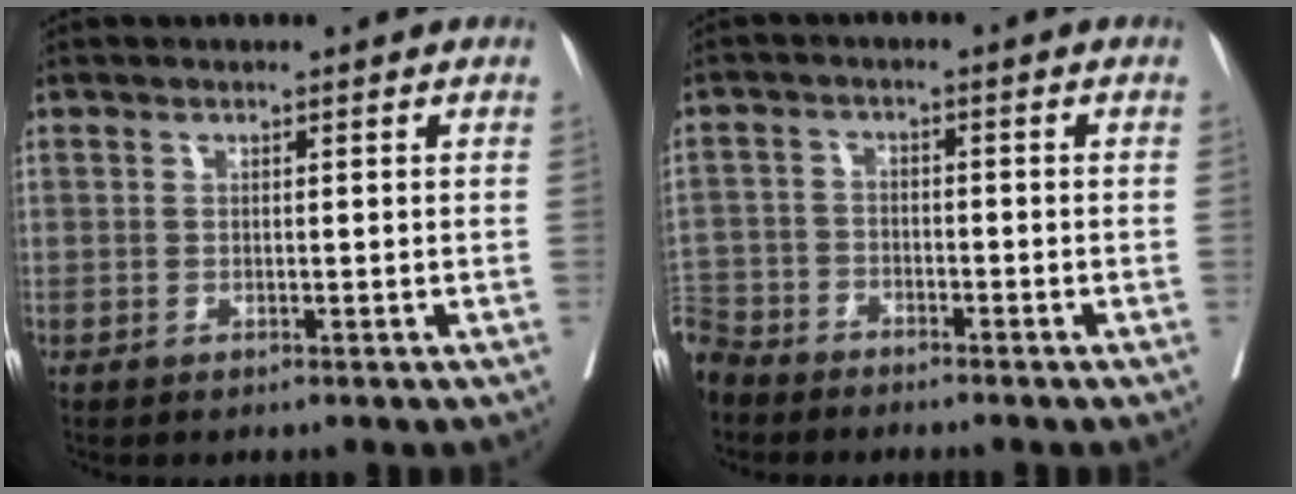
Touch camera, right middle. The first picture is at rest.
{"total": 7.5, "force": [-6.8, 3.1, 0.9], "torque": [-0.024, -0.004, -0.135]}